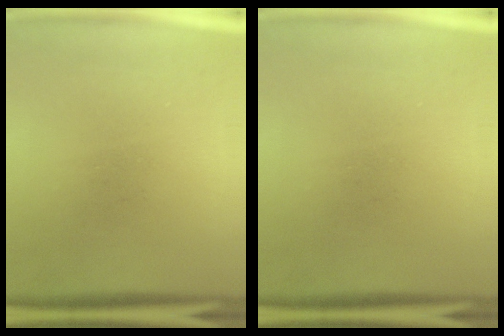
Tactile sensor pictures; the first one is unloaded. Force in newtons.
{"total": 0.0}